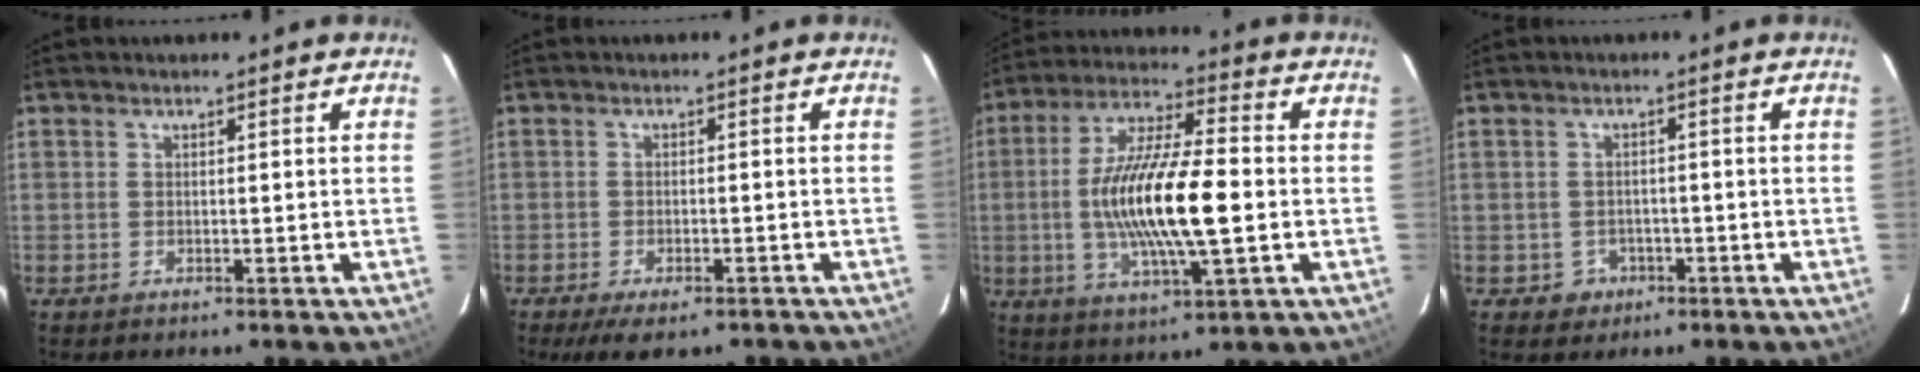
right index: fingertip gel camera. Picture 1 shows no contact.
{"total": 7.5, "force": [-5.4, 2.7, 4.3], "torque": [-0.096, -0.024, -0.081]}
{"total": 17.5, "force": [-1.7, 4.0, 16.9], "torque": [-0.323, -0.002, -0.033]}
{"total": 3.6, "force": [-1.4, 3.3, 0.4], "torque": [-0.016, 0.009, -0.013]}